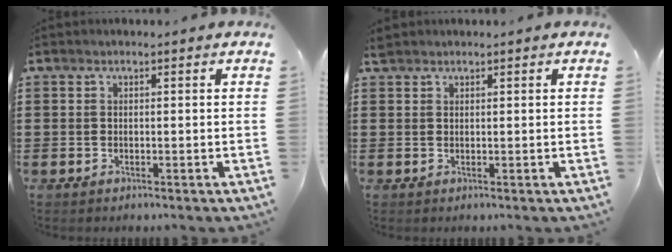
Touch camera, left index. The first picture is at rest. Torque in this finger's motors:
{"motor_torque": [0.18, -0.12, 0.00, -0.01]}